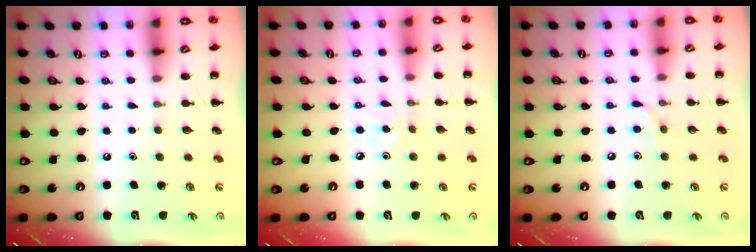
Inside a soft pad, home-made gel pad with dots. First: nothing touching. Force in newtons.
{"total": 2.2, "press": 2.1, "slide": 0.6}
{"total": 5.2, "press": 4.9, "slide": 1.6}